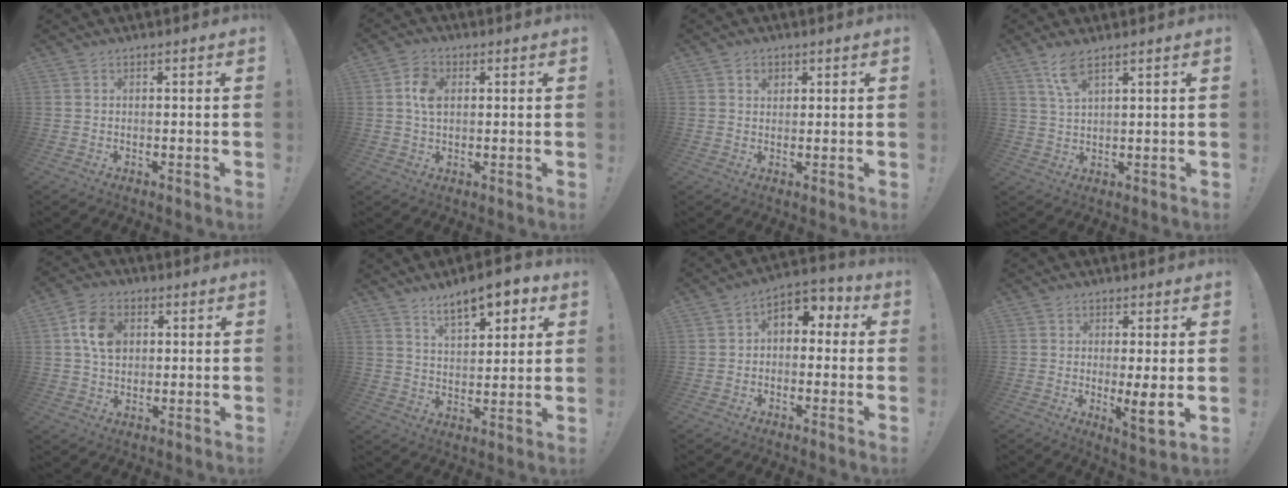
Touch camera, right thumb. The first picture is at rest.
{"total": 6.4, "force": [1.1, 4.4, 4.5], "torque": [-0.081, 0.005, 0.020]}
{"total": 2.3, "force": [0.9, 1.9, 0.8], "torque": [0.000, -0.005, 0.014]}
{"total": 5.5, "force": [3.7, 1.3, 3.9], "torque": [-0.084, -0.009, 0.066]}
{"total": 10.2, "force": [2.6, 7.6, 6.2], "torque": [-0.103, 0.010, 0.050]}
{"total": 10.9, "force": [7.3, 4.5, 6.7], "torque": [-0.091, -0.041, 0.126]}
{"total": 5.6, "force": [0.4, 4.4, 3.4], "torque": [-0.044, 0.004, 0.011]}
{"total": 6.7, "force": [0.2, 1.0, 6.6], "torque": [-0.075, -0.023, 0.006]}